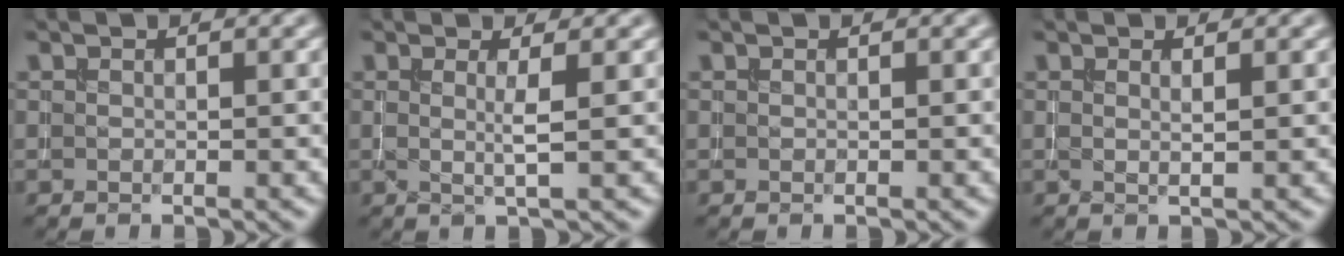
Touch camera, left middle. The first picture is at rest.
{"total": 1.6, "force": [0.2, 0.1, 1.6], "torque": [-0.029, -0.003, -0.001]}
{"total": 0.0}
{"total": 0.7, "force": [0.3, 0.0, 0.6], "torque": [-0.003, 0.000, 0.004]}